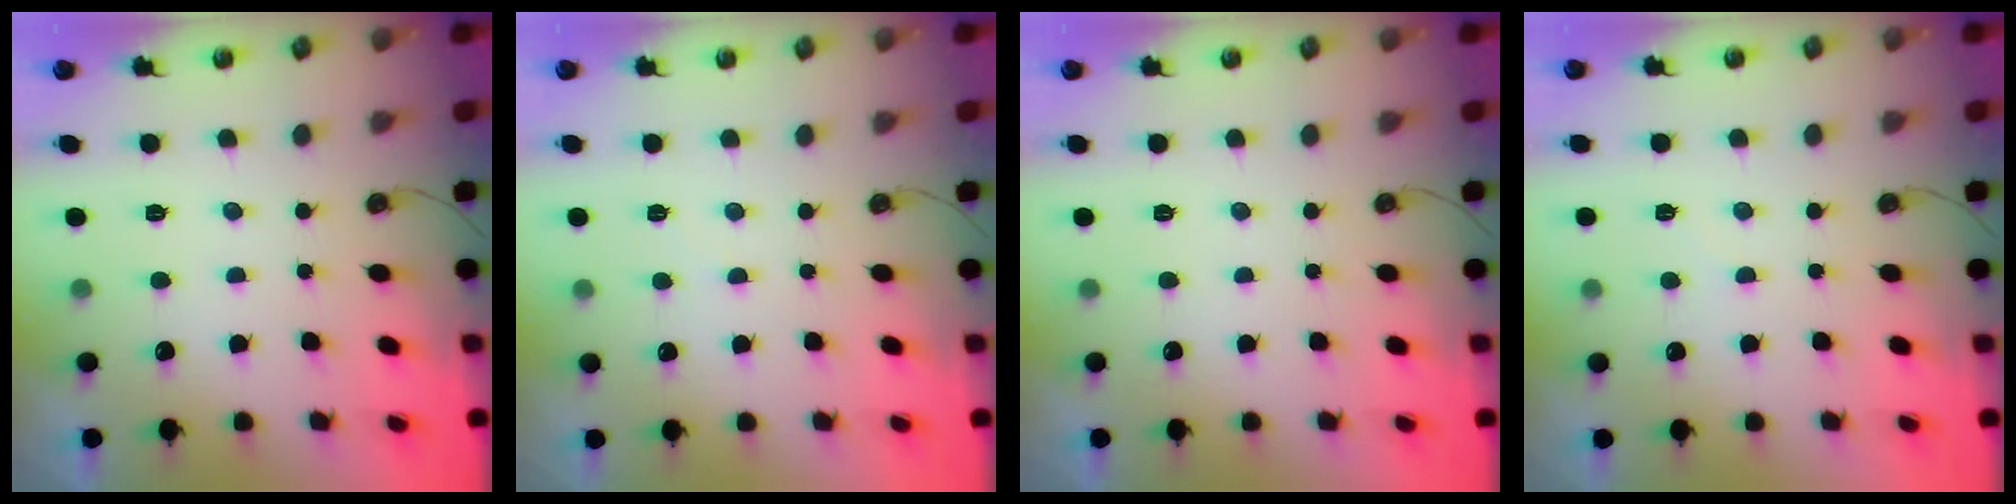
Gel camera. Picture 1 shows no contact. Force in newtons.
{"total": 2.6, "press": 2.6, "slide": 0.3}
{"total": 0.0}
{"total": 3.0, "press": 3.0, "slide": 0.4}